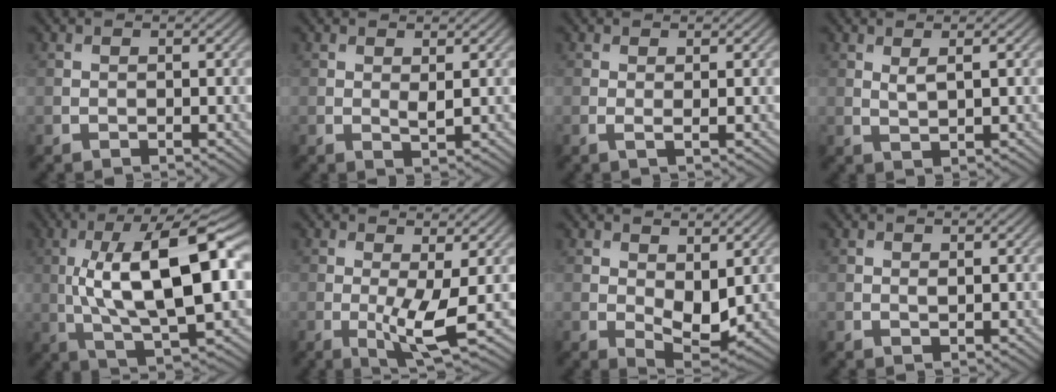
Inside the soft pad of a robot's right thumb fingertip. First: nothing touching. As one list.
[{"total": 1.2, "force": [0.5, 0.4, 1.1], "torque": [-0.023, -0.006, 0.010]}, {"total": 0.9, "force": [0.2, 0.1, 0.9], "torque": [-0.022, -0.002, 0.001]}, {"total": 1.7, "force": [0.8, 0.3, 1.4], "torque": [-0.033, -0.002, 0.019]}, {"total": 16.3, "force": [1.2, 5.5, 15.3], "torque": [-0.262, 0.009, 0.018]}, {"total": 5.0, "force": [-0.5, 0.9, 4.9], "torque": [-0.097, -0.009, -0.008]}, {"total": 5.4, "force": [0.7, 2.9, 4.6], "torque": [-0.086, -0.010, 0.019]}, {"total": 0.5, "force": [0.2, 0.1, 0.5], "torque": [-0.008, -0.002, 0.004]}]